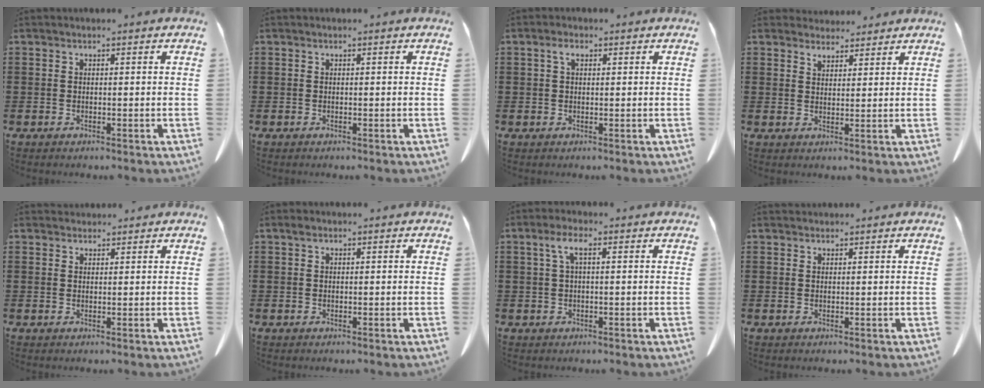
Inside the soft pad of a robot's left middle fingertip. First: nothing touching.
{"total": 0.0}
{"total": 2.0, "force": [0.8, 1.0, 1.6], "torque": [-0.036, 0.006, 0.014]}
{"total": 3.1, "force": [2.9, 1.1, 0.1], "torque": [-0.002, -0.007, 0.055]}
{"total": 1.4, "force": [1.4, 0.4, 0.0], "torque": [-0.004, 0.000, 0.029]}
{"total": 0.6, "force": [0.3, 0.3, 0.4], "torque": [-0.010, 0.002, 0.006]}
{"total": 3.2, "force": [0.6, 0.9, 3.0], "torque": [-0.061, 0.008, 0.010]}
{"total": 0.8, "force": [0.8, 0.2, 0.0], "torque": [-0.003, -0.002, 0.017]}